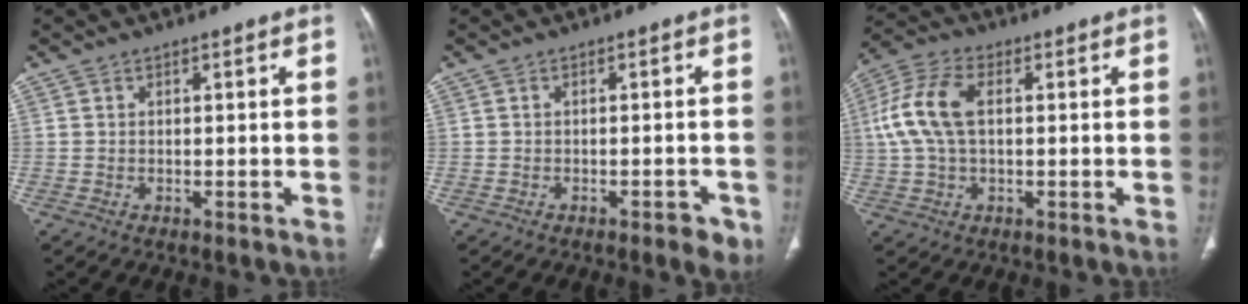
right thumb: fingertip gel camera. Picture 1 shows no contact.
{"total": 3.3, "force": [-1.8, 1.2, 2.4], "torque": [-0.026, 0.006, -0.019]}
{"total": 10.5, "force": [1.3, 5.8, 8.6], "torque": [-0.194, 0.025, 0.023]}